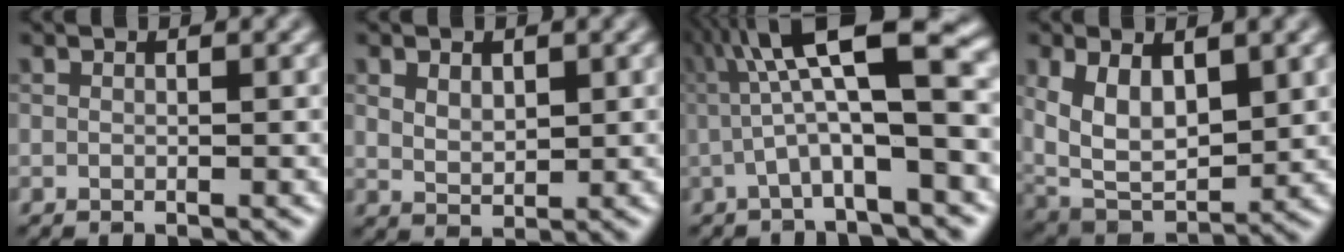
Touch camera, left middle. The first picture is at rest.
{"total": 2.0, "force": [0.9, 1.3, 1.3], "torque": [-0.026, -0.003, 0.020]}
{"total": 8.9, "force": [0.5, 1.8, 8.7], "torque": [-0.136, 0.032, 0.000]}
{"total": 8.1, "force": [1.8, 4.4, 6.5], "torque": [-0.142, -0.011, 0.032]}